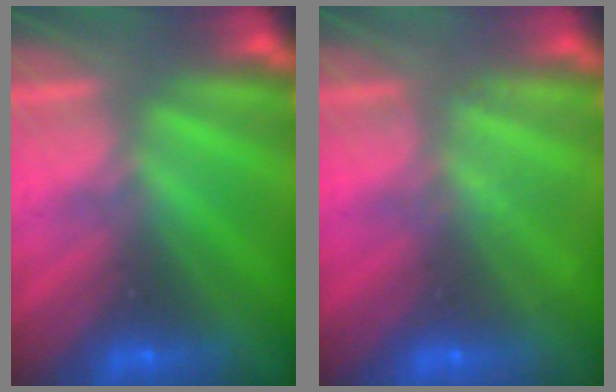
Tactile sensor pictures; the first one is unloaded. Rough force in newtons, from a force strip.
{"total": 1.9}